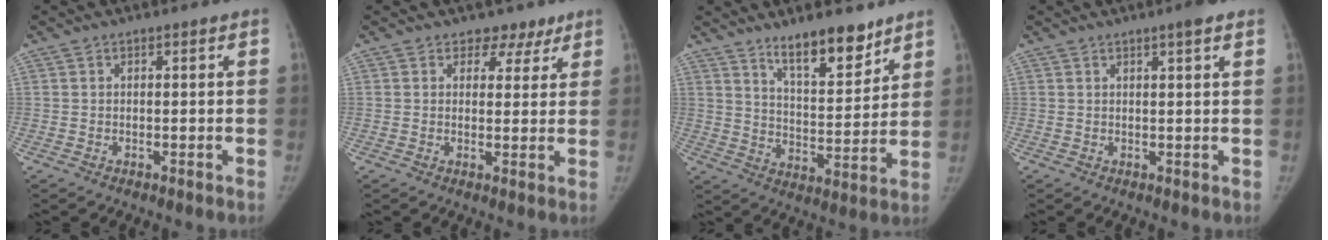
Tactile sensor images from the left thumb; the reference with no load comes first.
{"total": 4.4, "force": [3.0, 3.1, 0.4], "torque": [0.026, -0.015, 0.035]}
{"total": 12.2, "force": [9.1, 3.9, 7.0], "torque": [-0.082, -0.071, 0.155]}
{"total": 2.7, "force": [1.7, 0.2, 2.1], "torque": [-0.029, -0.004, 0.022]}